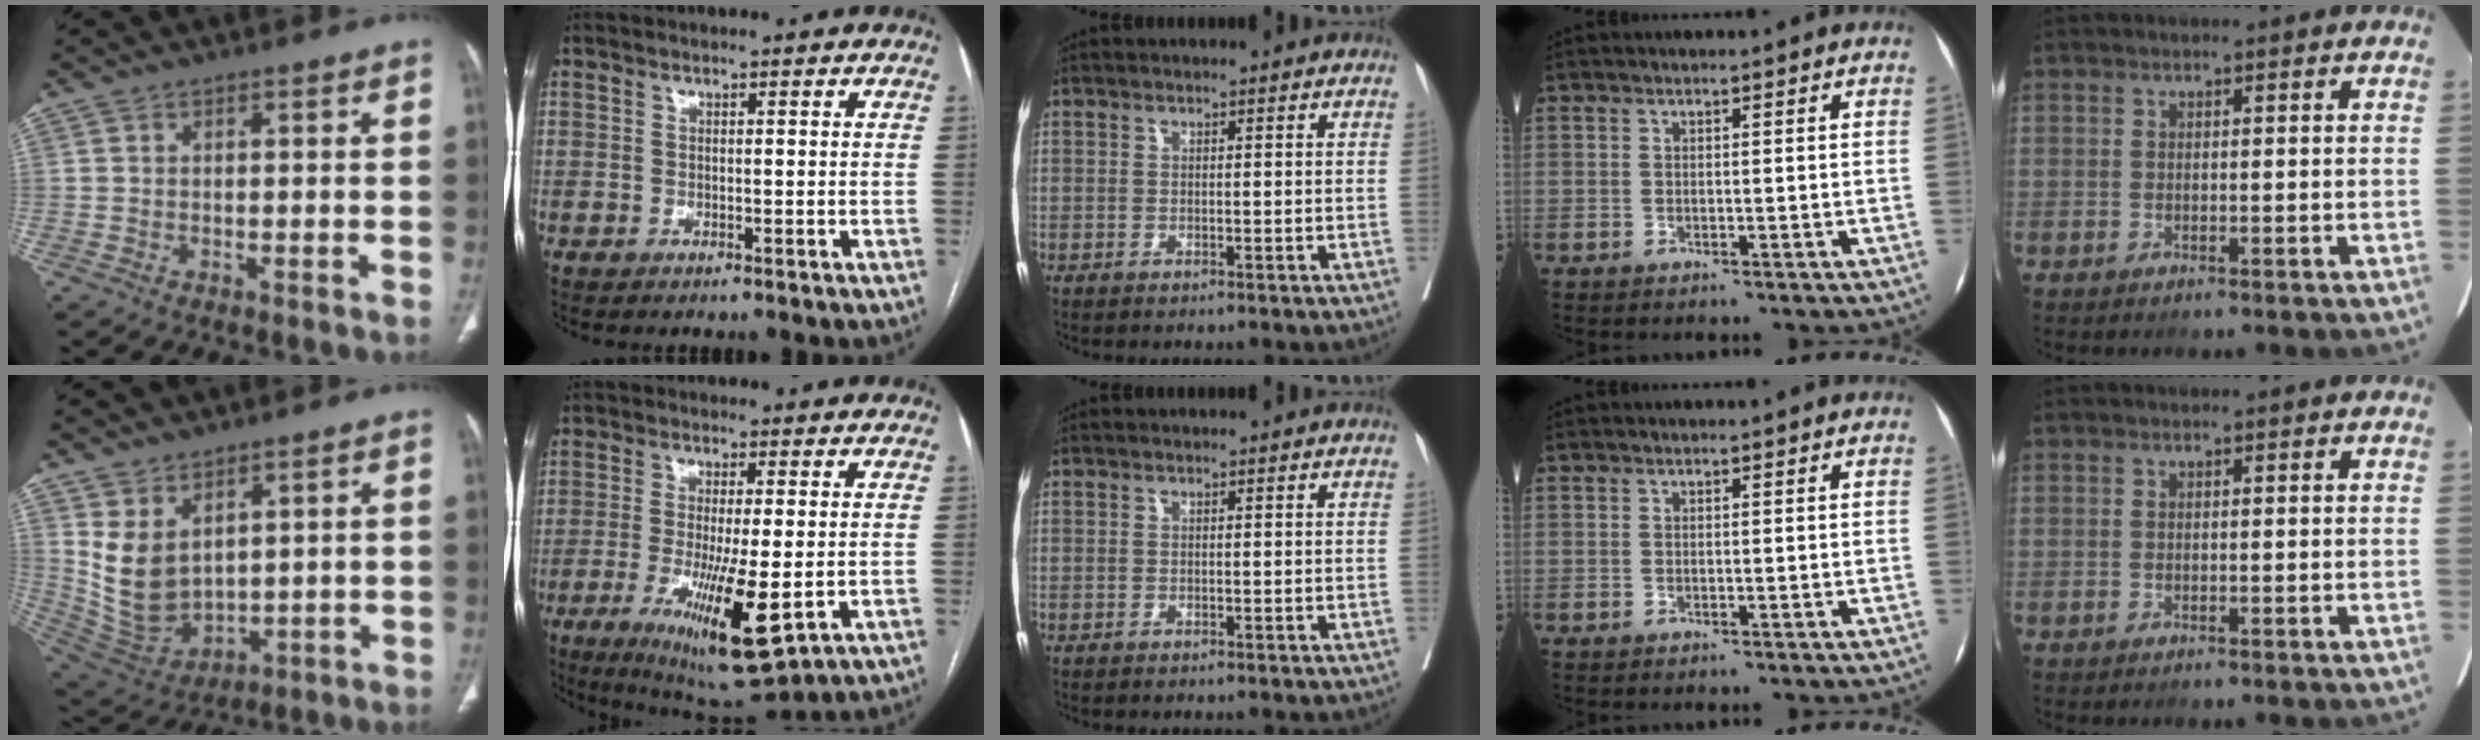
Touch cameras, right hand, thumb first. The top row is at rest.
{"thumb": {"total": 10.8, "force": [4.0, 6.9, 7.3], "torque": [-0.119, -0.025, 0.108]}, "index": {"total": 13.1, "force": [-3.6, 2.3, 12.3], "torque": [-0.217, -0.037, -0.048]}}